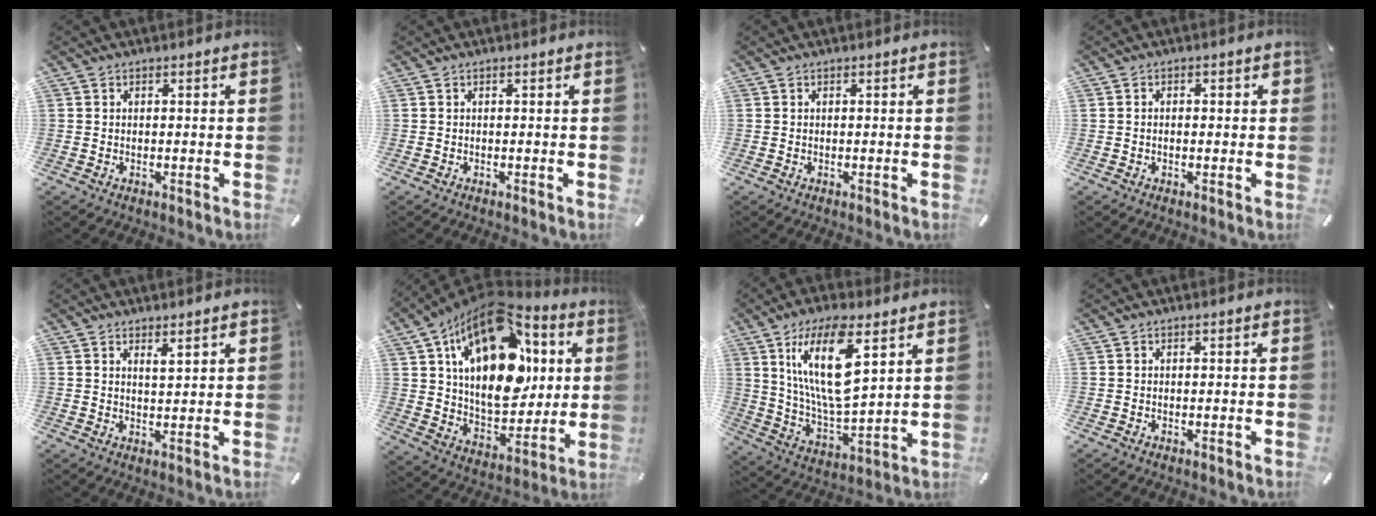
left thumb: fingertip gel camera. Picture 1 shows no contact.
{"total": 0.0}
{"total": 0.0}
{"total": 1.7, "force": [-0.3, 1.1, 1.3], "torque": [-0.024, 0.005, -0.008]}
{"total": 2.4, "force": [2.0, 0.2, 1.4], "torque": [-0.021, -0.008, 0.033]}
{"total": 24.7, "force": [7.9, 15.7, 17.4], "torque": [-0.291, -0.052, 0.137]}
{"total": 17.7, "force": [8.1, 6.3, 14.4], "torque": [-0.291, -0.023, 0.132]}
{"total": 0.0}